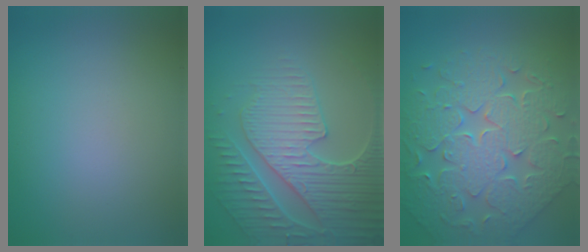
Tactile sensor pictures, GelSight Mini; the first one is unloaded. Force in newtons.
{"total": 6.7, "press": 5.5, "slide": 3.8}
{"total": 7.2, "press": 6.2, "slide": 3.5}